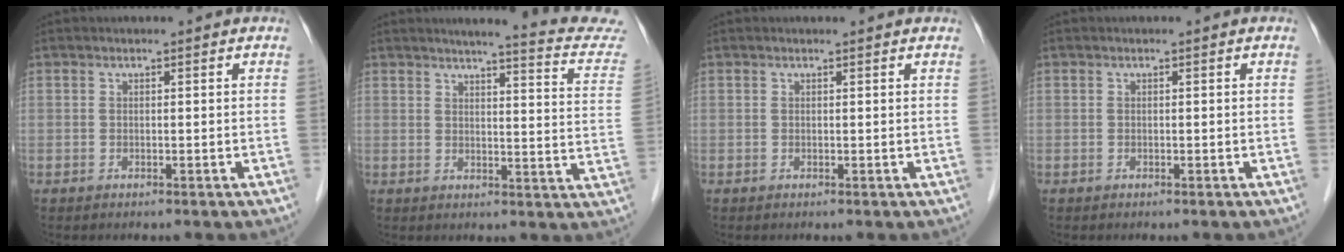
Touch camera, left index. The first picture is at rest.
{"total": 14.2, "force": [13.4, -0.9, 4.5], "torque": [-0.051, -0.081, 0.136]}
{"total": 1.6, "force": [1.5, 0.2, 0.3], "torque": [-0.014, 0.009, 0.015]}
{"total": 0.0}